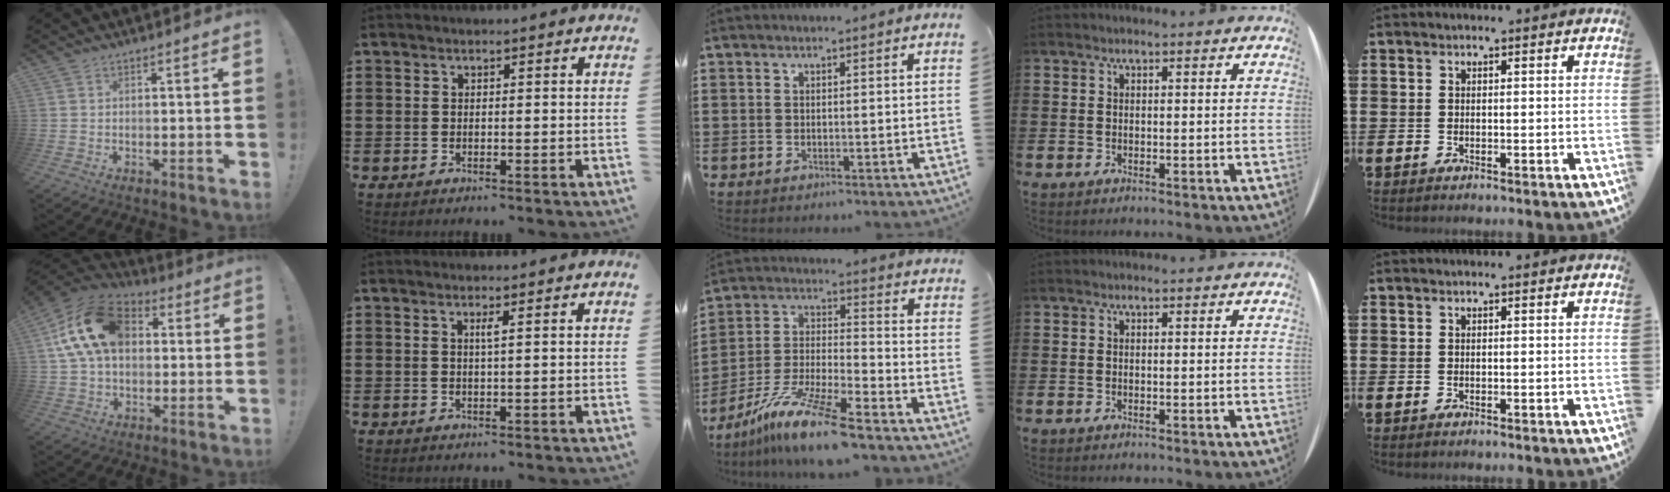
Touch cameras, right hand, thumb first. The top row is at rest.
{"thumb": {"total": 18.8, "force": [4.5, 13.0, 12.8], "torque": [-0.216, 0.007, 0.087]}, "index": {"total": 1.1, "force": [0.4, -0.2, 1.0], "torque": [-0.019, -0.004, 0.005]}, "middle": {"total": 11.0, "force": [-9.1, -0.3, 6.2], "torque": [-0.136, -0.003, -0.184]}}